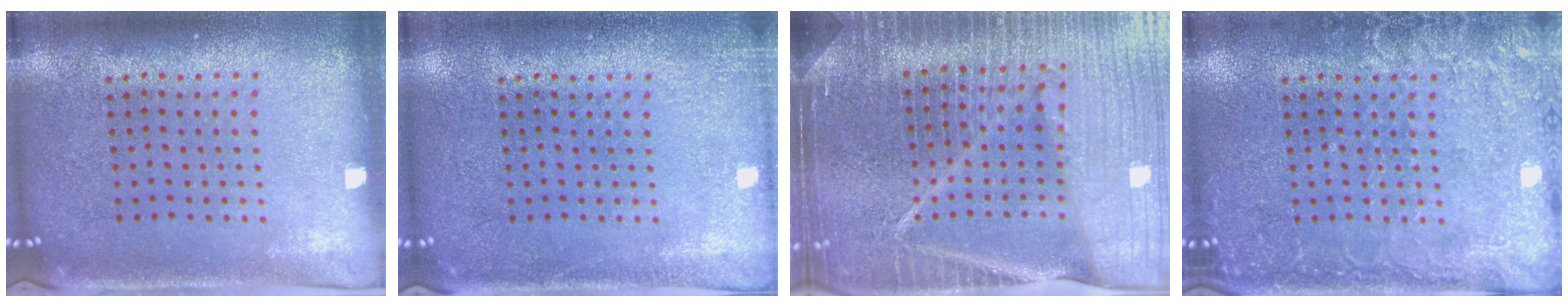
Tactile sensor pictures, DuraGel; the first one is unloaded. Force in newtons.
{"total": 1.5, "press": 1.5, "slide": 0.3}
{"total": 6.4, "press": 5.5, "slide": 3.1}
{"total": 3.5, "press": 3.5, "slide": 0.5}